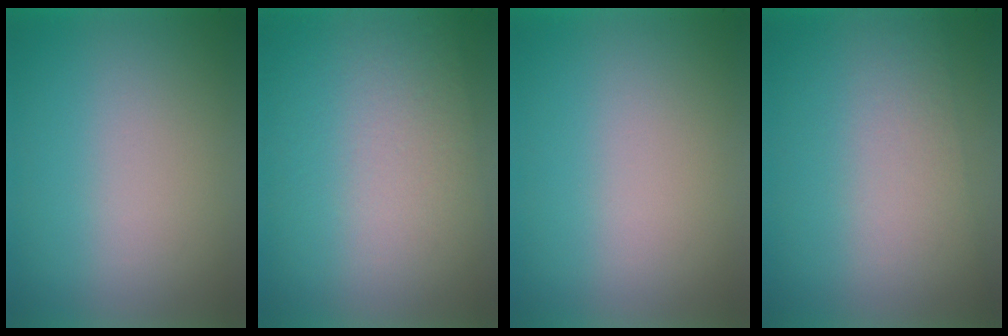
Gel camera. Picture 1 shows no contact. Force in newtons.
{"total": 2.9}
{"total": 0.0}
{"total": 2.0}